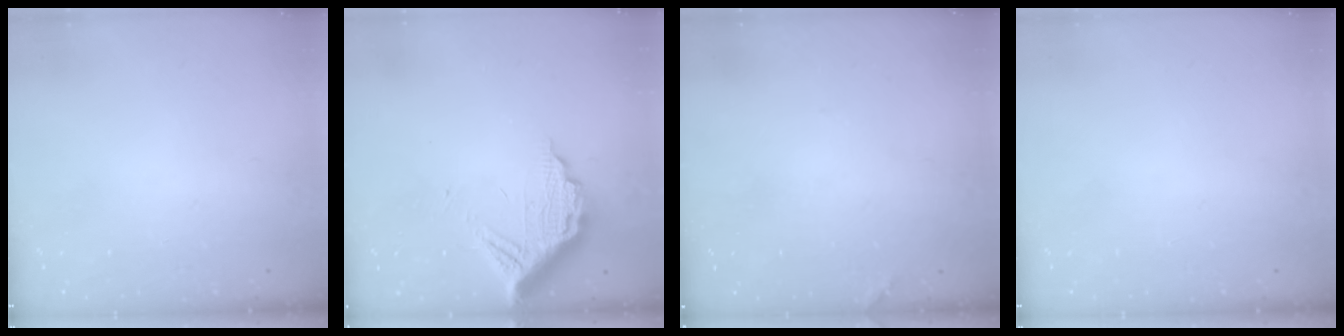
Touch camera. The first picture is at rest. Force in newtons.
{"total": 12.0, "press": 12.0, "slide": 1.1}
{"total": 5.8, "press": 5.8, "slide": 0.2}
{"total": 0.0}